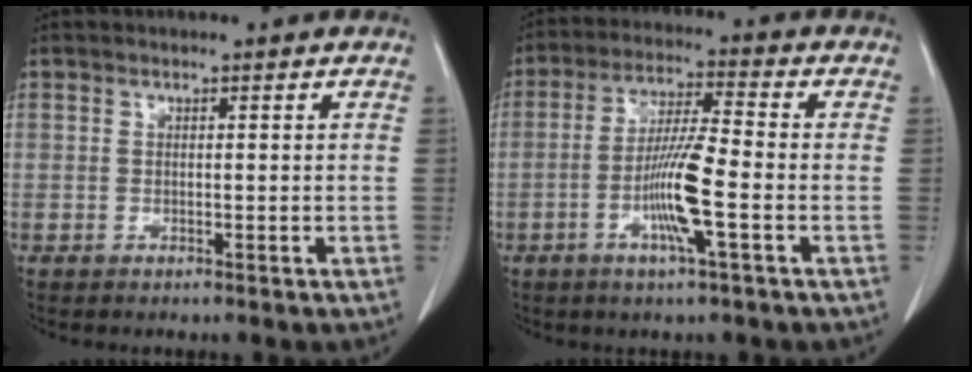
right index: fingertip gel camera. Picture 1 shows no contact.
{"total": 9.5, "force": [-2.8, 0.1, 9.0], "torque": [-0.175, -0.005, -0.057]}